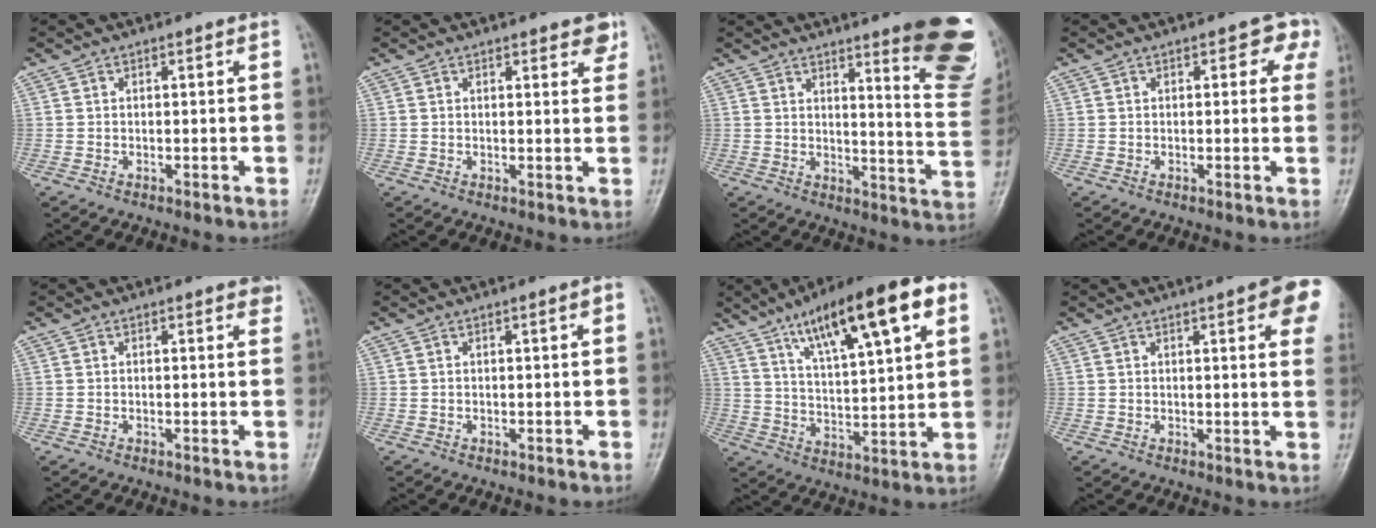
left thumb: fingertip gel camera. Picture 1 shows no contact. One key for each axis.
{"total": 3.2, "fx": 2.1, "fy": 1.4, "fz": 1.9, "tx": -0.003, "ty": -0.009, "tz": 0.023}
{"total": 18.3, "fx": 11.7, "fy": 3.3, "fz": 13.6, "tx": -0.132, "ty": -0.086, "tz": 0.139}
{"total": 4.0, "fx": 1.6, "fy": 2.4, "fz": 2.8, "tx": 0.007, "ty": 0.001, "tz": 0.006}
{"total": 2.0, "fx": 1.2, "fy": 0.7, "fz": 1.3, "tx": -0.010, "ty": -0.001, "tz": 0.011}
{"total": 1.2, "fx": 0.3, "fy": 0.2, "fz": 1.2, "tx": -0.020, "ty": 0.003, "tz": 0.004}
{"total": 19.9, "fx": 9.7, "fy": 5.3, "fz": 16.6, "tx": -0.236, "ty": -0.012, "tz": 0.157}
{"total": 10.4, "fx": 4.5, "fy": 2.4, "fz": 9.0, "tx": -0.084, "ty": -0.007, "tz": 0.045}